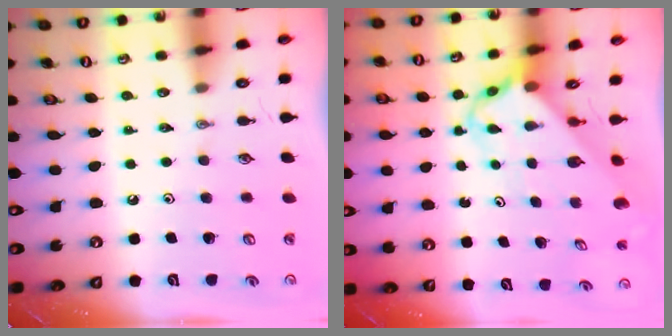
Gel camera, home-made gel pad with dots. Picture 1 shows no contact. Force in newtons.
{"total": 4.7, "press": 4.7, "slide": 0.4}